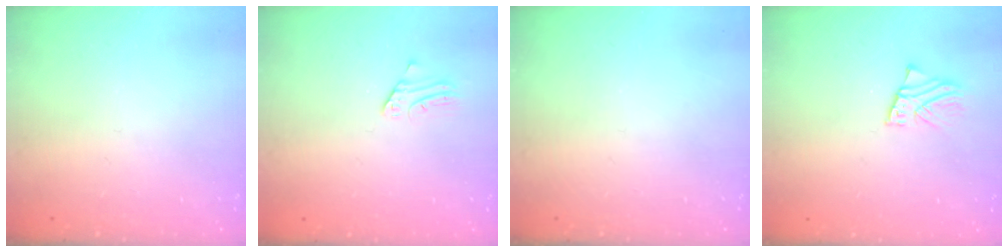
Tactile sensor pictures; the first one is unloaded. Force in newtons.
{"total": 2.3, "press": 2.3, "slide": 0.2}
{"total": 0.0}
{"total": 2.3, "press": 2.3, "slide": 0.2}